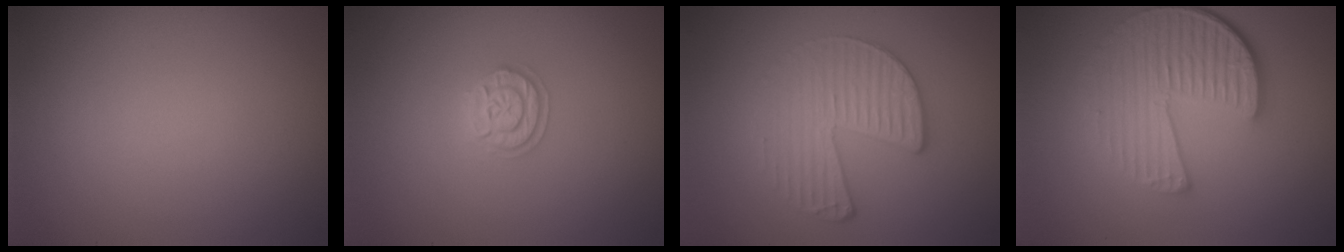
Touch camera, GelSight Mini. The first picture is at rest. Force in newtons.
{"total": 2.0, "press": 1.9, "slide": 0.3}
{"total": 3.4, "press": 2.8, "slide": 1.8}
{"total": 6.1, "press": 4.4, "slide": 4.2}